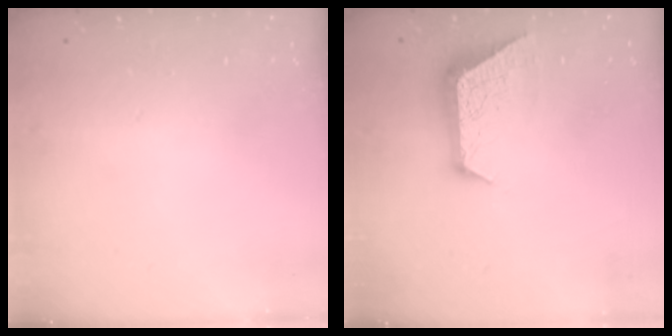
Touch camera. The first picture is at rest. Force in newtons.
{"total": 8.9, "press": 8.9, "slide": 0.4}